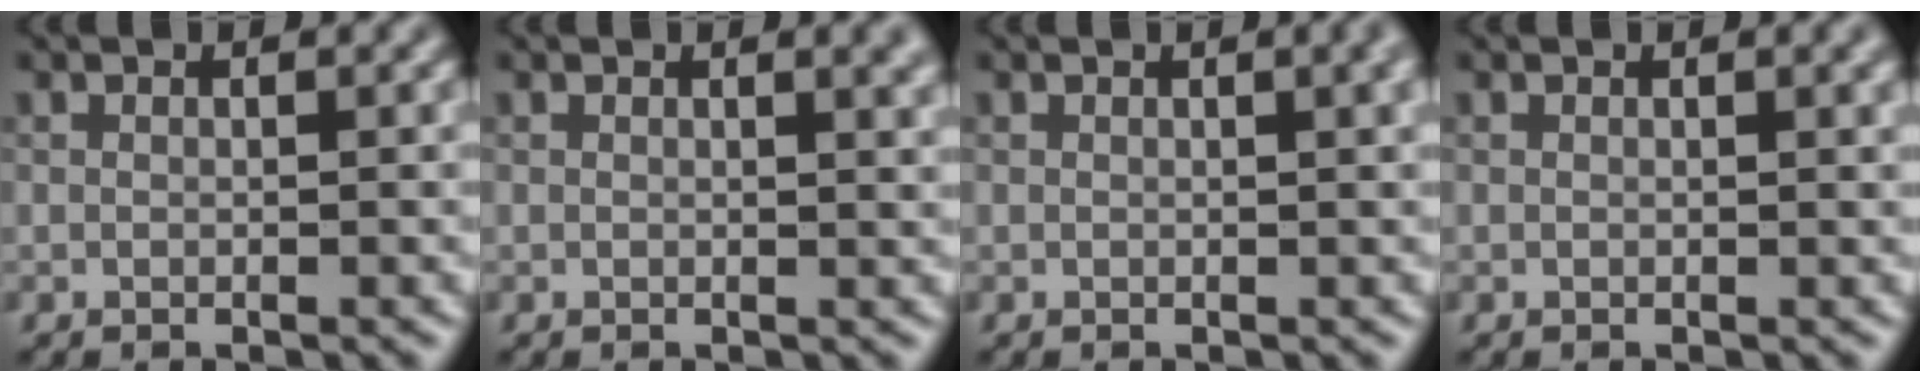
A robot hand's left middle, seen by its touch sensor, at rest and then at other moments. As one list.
[{"total": 2.2, "force": [1.1, 0.9, 1.7], "torque": [-0.010, 0.004, 0.010]}, {"total": 2.8, "force": [1.0, 1.1, 2.4], "torque": [-0.018, 0.005, 0.009]}, {"total": 1.5, "force": [0.6, 0.5, 1.2], "torque": [-0.011, 0.005, 0.005]}]